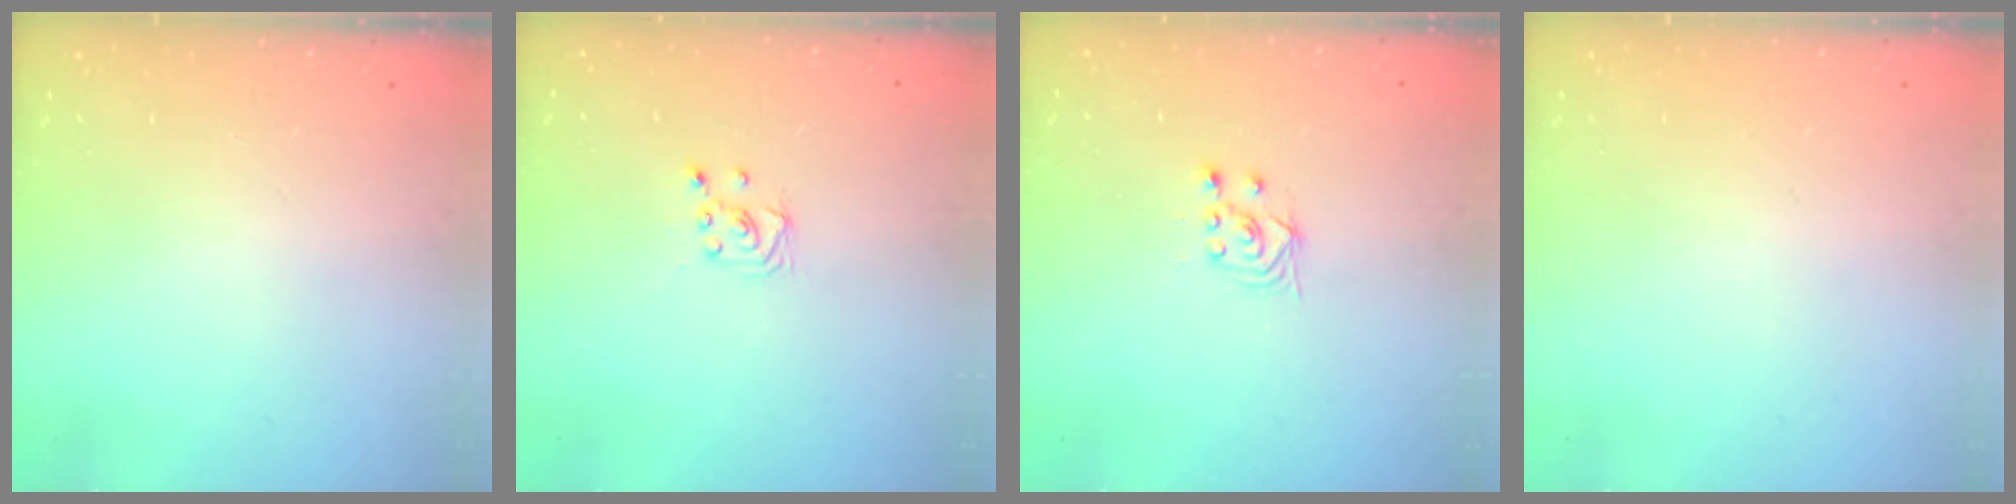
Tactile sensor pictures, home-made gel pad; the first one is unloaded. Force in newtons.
{"total": 2.0, "press": 2.0, "slide": 0.2}
{"total": 2.5, "press": 2.2, "slide": 1.2}
{"total": 0.0}